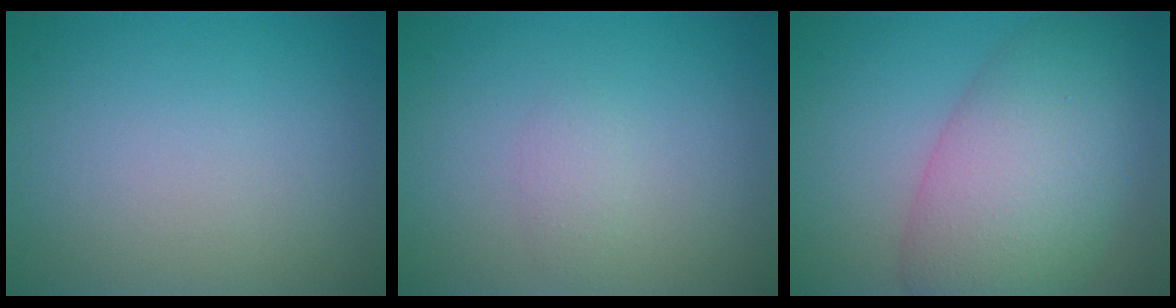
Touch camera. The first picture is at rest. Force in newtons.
{"total": 1.1, "press": 1.1, "slide": 0.0}
{"total": 9.1, "press": 9.1, "slide": 0.1}